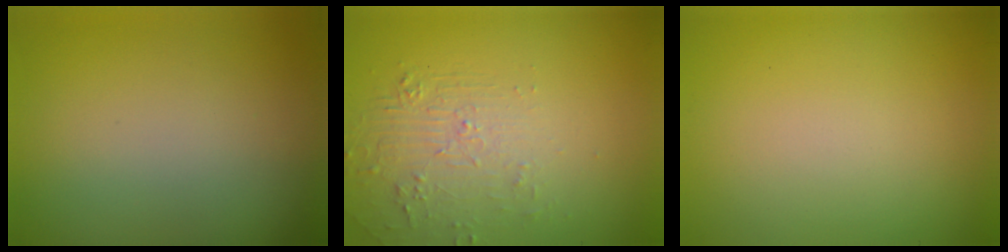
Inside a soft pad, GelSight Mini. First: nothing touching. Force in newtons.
{"total": 2.1, "press": 0.9, "slide": 1.9}
{"total": 0.0}